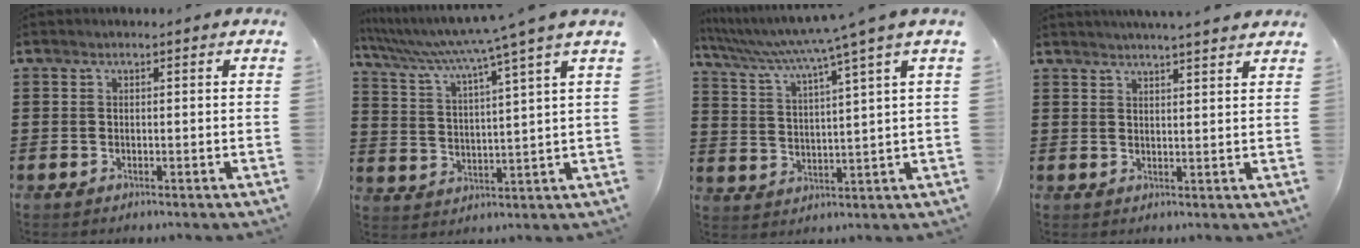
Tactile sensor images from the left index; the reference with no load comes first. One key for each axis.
{"total": 6.2, "fx": 4.9, "fy": -1.7, "fz": 3.4, "tx": -0.088, "ty": -0.044, "tz": 0.074}
{"total": 5.5, "fx": 4.1, "fy": -1.4, "fz": 3.4, "tx": -0.085, "ty": -0.037, "tz": 0.060}
{"total": 3.0, "fx": 2.9, "fy": -0.5, "fz": 0.7, "tx": -0.021, "ty": -0.009, "tz": 0.052}